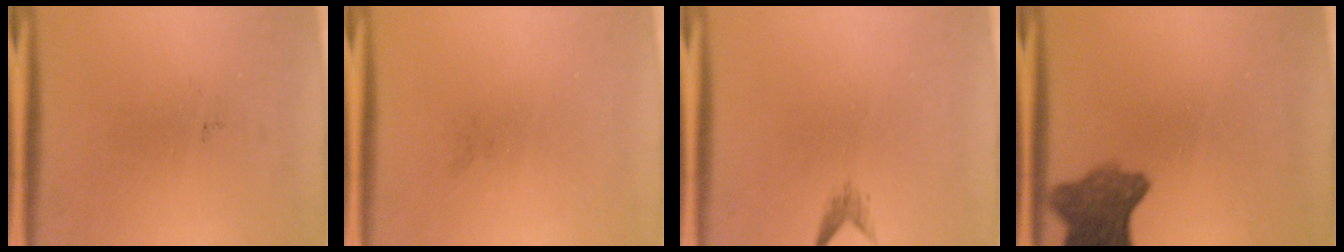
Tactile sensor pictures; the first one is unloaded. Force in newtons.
{"total": 0.0}
{"total": 1.1}
{"total": 7.7}